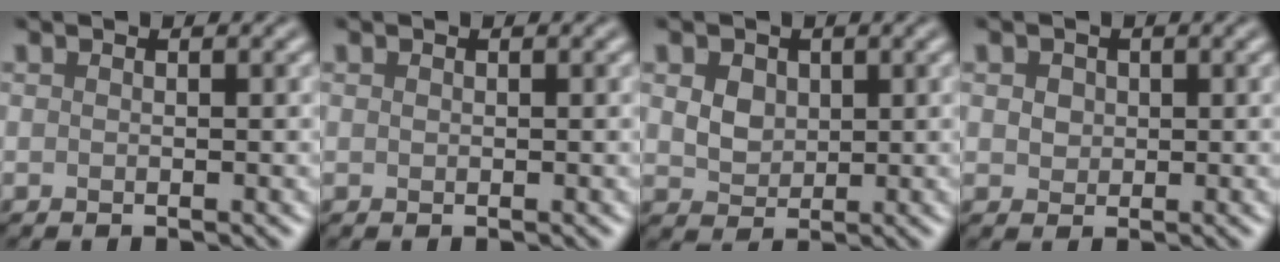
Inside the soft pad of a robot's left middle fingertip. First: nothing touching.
{"total": 0.0}
{"total": 3.6, "force": [1.4, 2.7, 1.9], "torque": [-0.048, 0.012, 0.023]}
{"total": 1.7, "force": [0.5, 1.4, 0.7], "torque": [-0.012, 0.006, 0.002]}